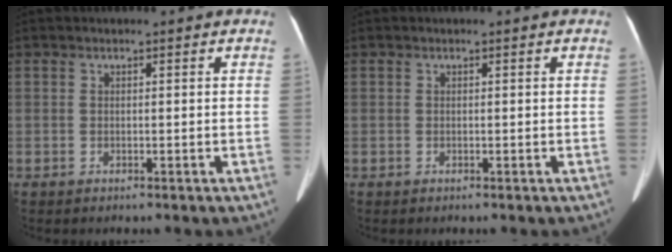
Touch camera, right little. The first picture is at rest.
{"total": 0.0}